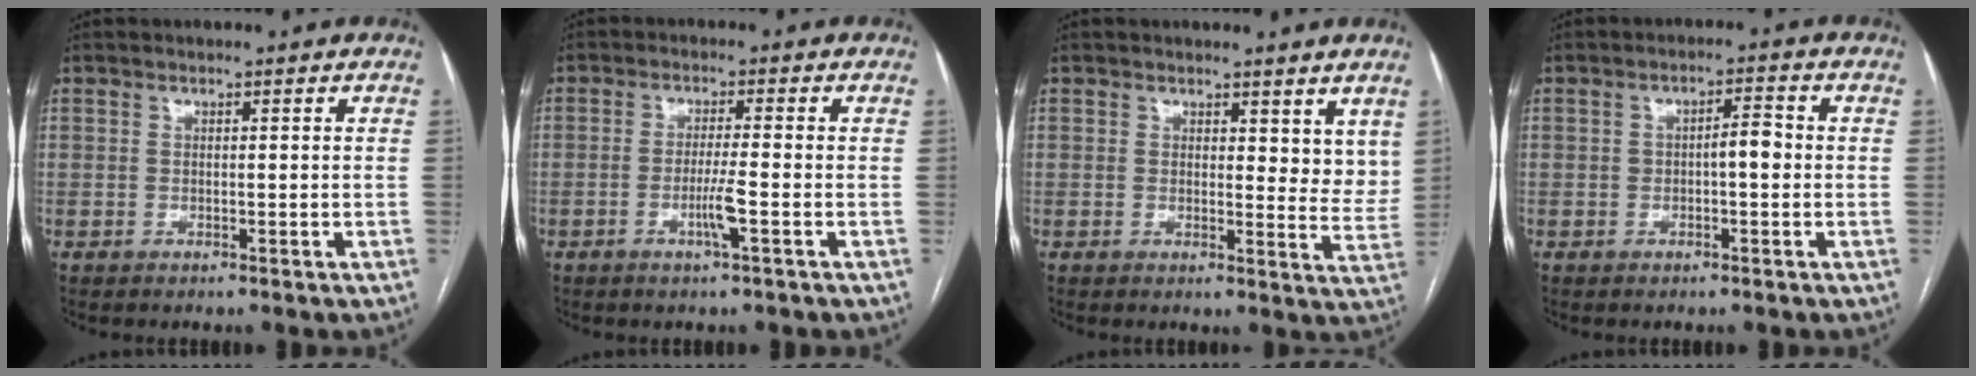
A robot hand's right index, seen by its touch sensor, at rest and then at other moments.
{"total": 3.8, "force": [-1.6, -0.4, 3.5], "torque": [-0.068, -0.006, -0.031]}
{"total": 5.7, "force": [4.1, 2.7, 2.8], "torque": [-0.016, -0.021, 0.045]}
{"total": 3.2, "force": [-0.4, 0.9, 3.0], "torque": [-0.044, 0.011, -0.006]}